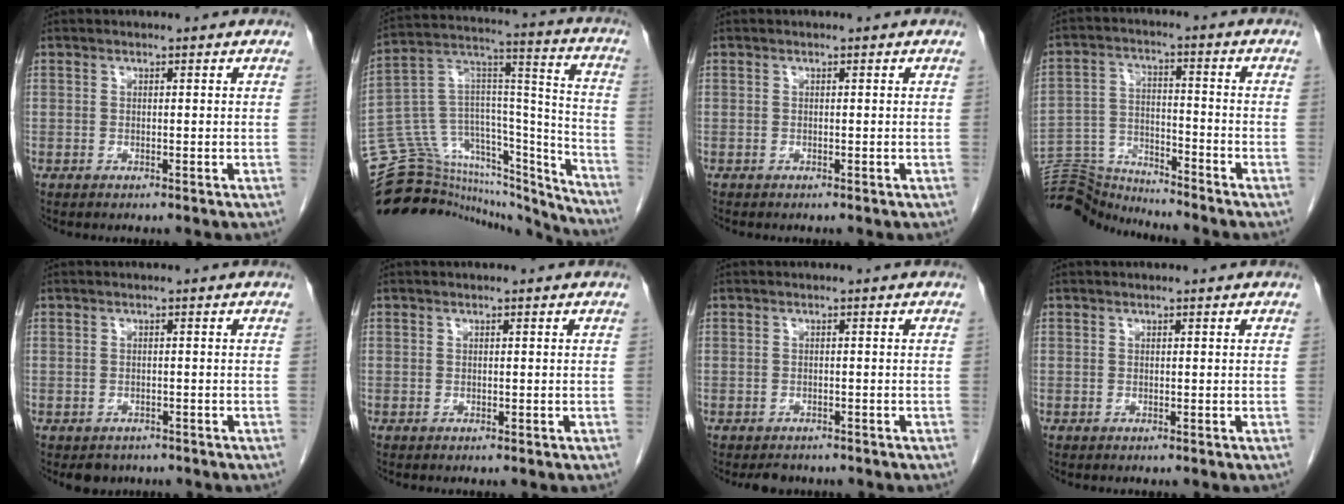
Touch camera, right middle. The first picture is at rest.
{"total": 32.6, "force": [-29.8, 8.9, 9.8], "torque": [-0.148, 0.044, -0.431]}
{"total": 0.0}
{"total": 10.3, "force": [-10.2, 0.0, -0.5], "torque": [0.002, 0.029, -0.187]}
{"total": 2.8, "force": [-2.1, 1.7, 0.5], "torque": [-0.008, 0.003, -0.025]}
{"total": 0.0}
{"total": 2.5, "force": [-2.2, 1.2, 0.3], "torque": [-0.008, 0.000, -0.030]}
{"total": 0.0}